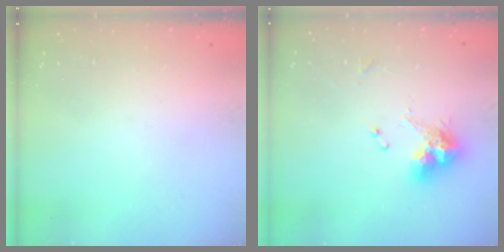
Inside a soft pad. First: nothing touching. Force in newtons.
{"total": 9.9, "press": 9.8, "slide": 1.1}